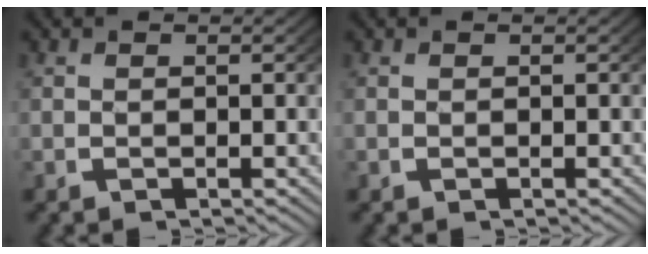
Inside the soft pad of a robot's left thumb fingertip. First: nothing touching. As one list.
[{"total": 0.0}]